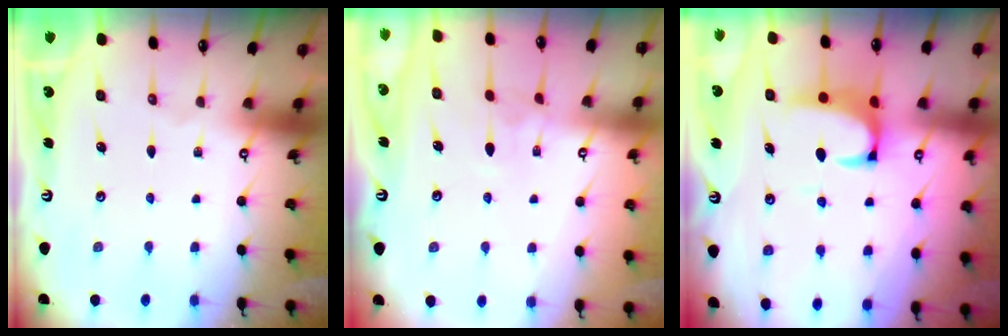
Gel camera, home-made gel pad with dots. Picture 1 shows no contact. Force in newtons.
{"total": 2.0, "press": 1.9, "slide": 0.5}
{"total": 2.4, "press": 2.3, "slide": 0.9}